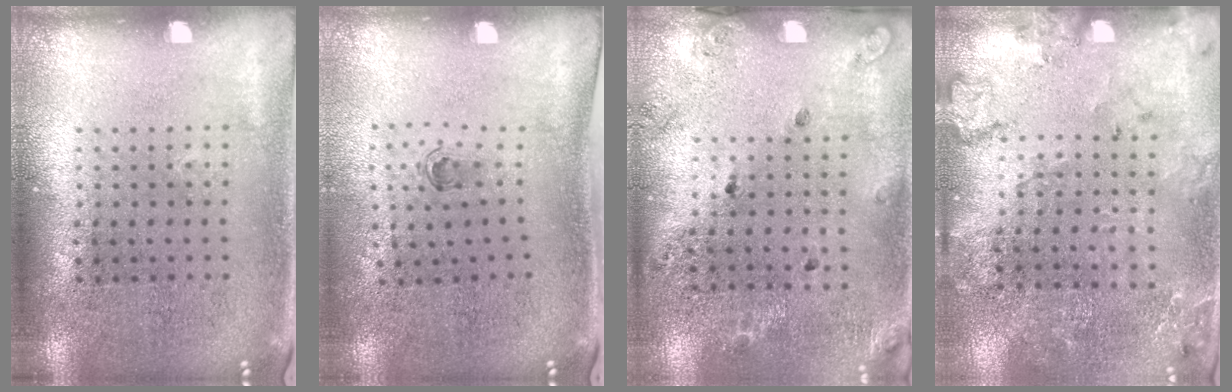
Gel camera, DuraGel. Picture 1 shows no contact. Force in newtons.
{"total": 0.6, "press": 0.4, "slide": 0.5}
{"total": 1.4, "press": 1.3, "slide": 0.7}
{"total": 1.8, "press": 1.7, "slide": 0.5}